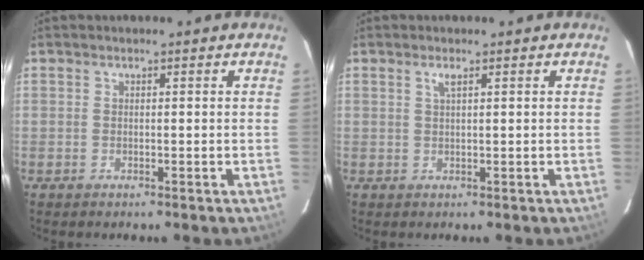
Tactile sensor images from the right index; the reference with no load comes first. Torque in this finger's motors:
{"motor_torque": [0.06, 0.02, 0.02, 0.03]}